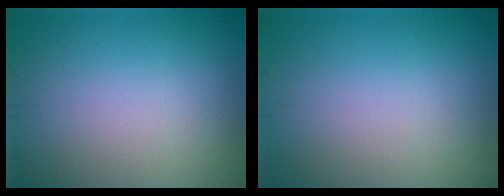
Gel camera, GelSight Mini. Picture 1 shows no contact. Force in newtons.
{"total": 0.0}